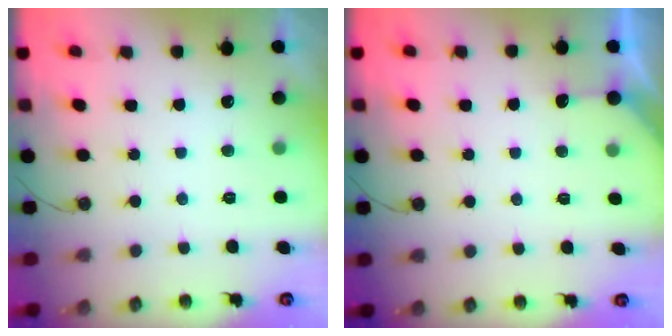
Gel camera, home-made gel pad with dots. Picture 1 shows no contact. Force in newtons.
{"total": 3.6, "press": 3.6, "slide": 0.4}